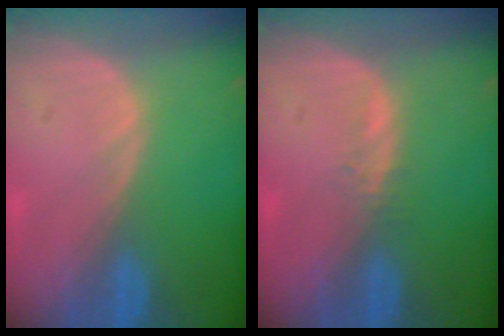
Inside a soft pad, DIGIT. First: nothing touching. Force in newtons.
{"total": 1.1, "press": 1.0, "slide": 0.5}